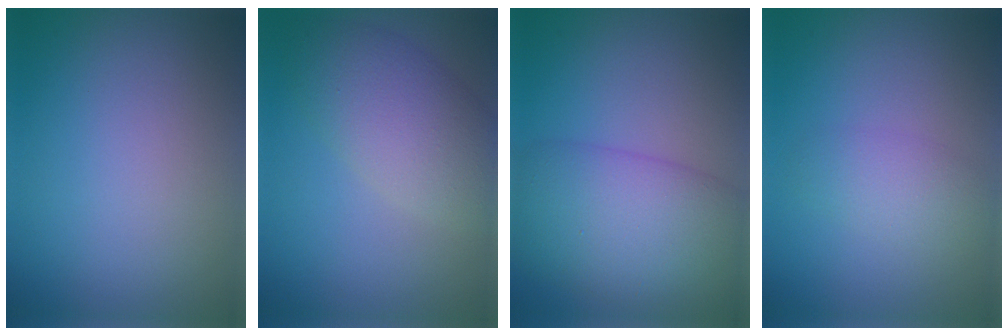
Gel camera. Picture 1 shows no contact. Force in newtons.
{"total": 5.7, "press": 5.7, "slide": 0.4}
{"total": 9.5, "press": 9.5, "slide": 0.3}
{"total": 2.6, "press": 2.6, "slide": 0.2}